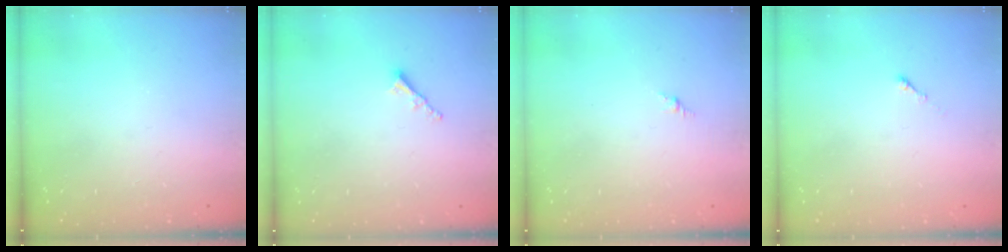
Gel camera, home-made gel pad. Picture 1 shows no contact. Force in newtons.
{"total": 2.0, "press": 2.0, "slide": 0.5}
{"total": 0.0}
{"total": 0.0}